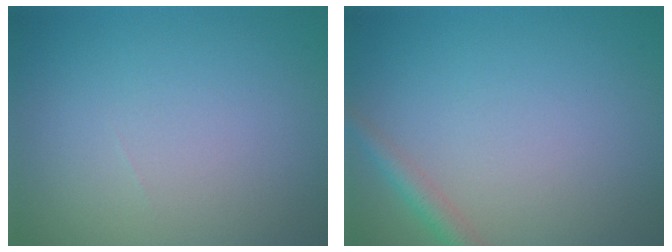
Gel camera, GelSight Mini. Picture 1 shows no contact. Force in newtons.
{"total": 1.9, "press": 1.9, "slide": 0.0}